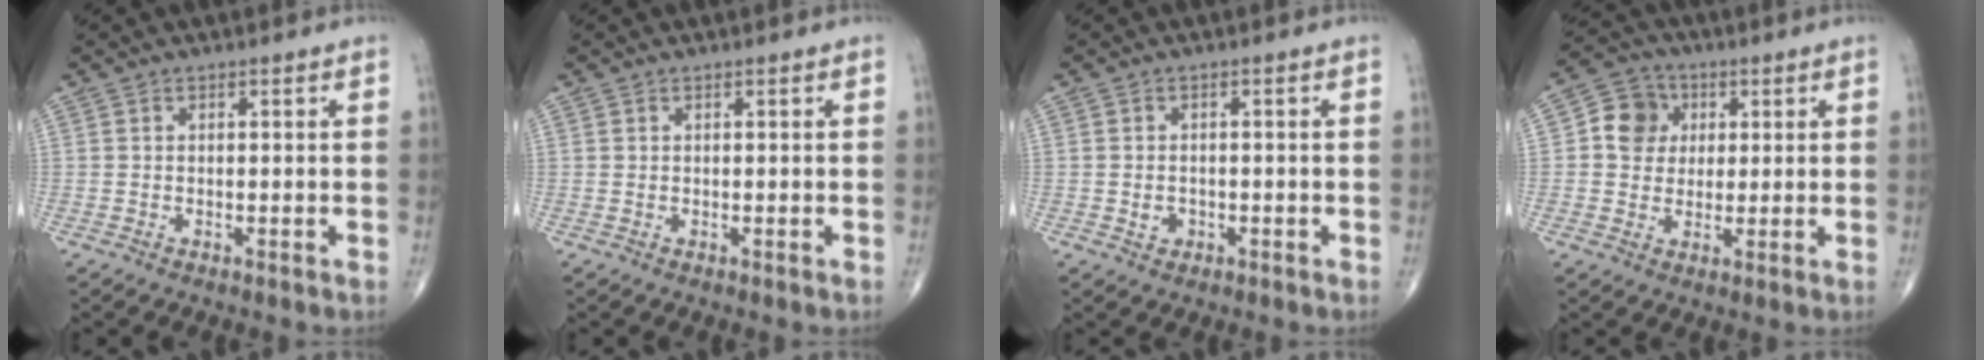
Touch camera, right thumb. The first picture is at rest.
{"total": 0.0}
{"total": 1.9, "force": [-0.5, 1.6, 0.8], "torque": [-0.004, 0.005, -0.002]}
{"total": 7.7, "force": [1.4, 6.9, 3.1], "torque": [-0.028, 0.005, 0.016]}